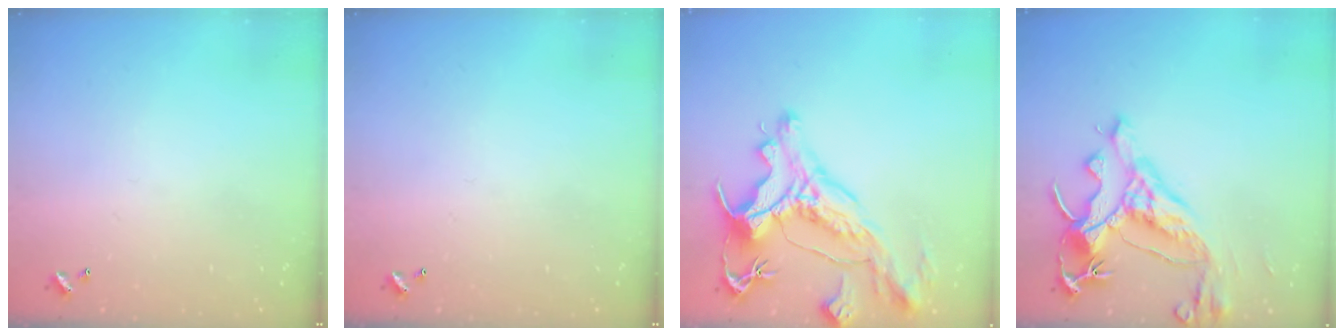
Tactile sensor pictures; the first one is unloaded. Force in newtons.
{"total": 0.0}
{"total": 7.1, "press": 6.9, "slide": 1.8}
{"total": 10.4, "press": 10.2, "slide": 2.1}